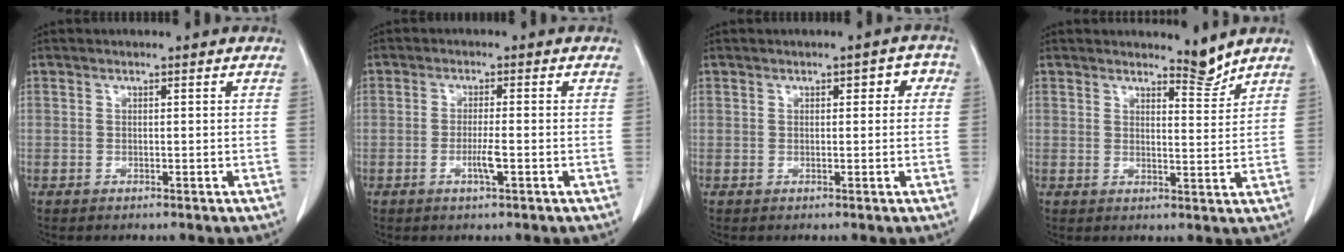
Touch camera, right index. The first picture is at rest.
{"total": 3.3, "force": [-1.2, 0.4, 3.1], "torque": [-0.060, -0.001, -0.020]}
{"total": 3.4, "force": [0.7, 1.7, 2.9], "torque": [-0.039, 0.031, 0.009]}
{"total": 3.2, "force": [3.2, 0.3, 0.4], "torque": [-0.008, -0.019, 0.050]}